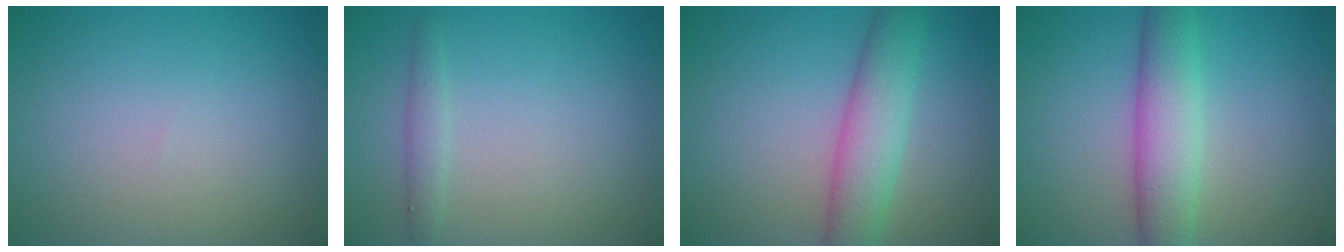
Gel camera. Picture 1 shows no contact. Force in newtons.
{"total": 1.3, "press": 1.3, "slide": 0.2}
{"total": 4.7, "press": 4.7, "slide": 0.1}
{"total": 5.3, "press": 5.3, "slide": 0.2}